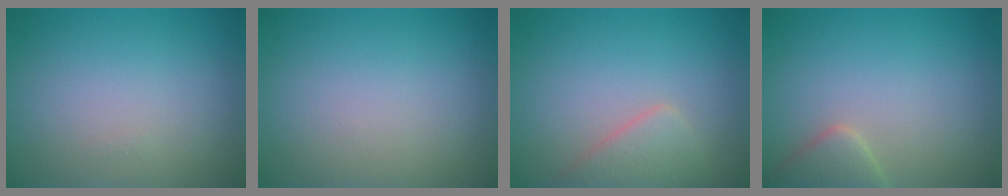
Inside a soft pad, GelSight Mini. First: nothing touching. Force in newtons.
{"total": 0.0}
{"total": 2.6, "press": 2.6, "slide": 0.0}
{"total": 2.7, "press": 2.7, "slide": 0.2}